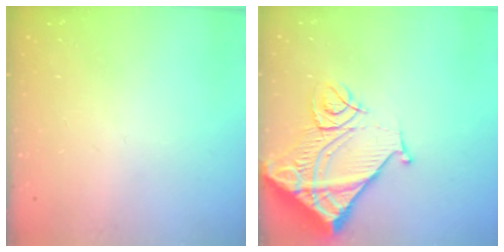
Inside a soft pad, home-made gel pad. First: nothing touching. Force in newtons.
{"total": 15.3, "press": 15.2, "slide": 1.9}